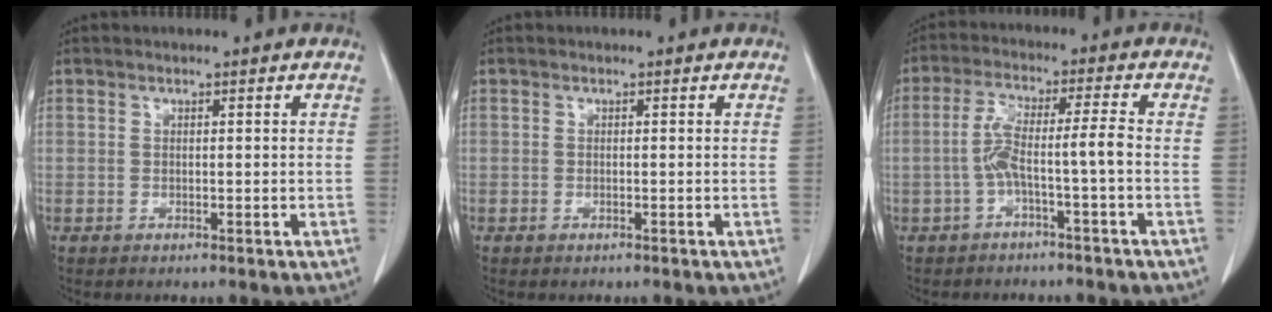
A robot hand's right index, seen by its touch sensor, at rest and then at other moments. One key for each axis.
{"total": 0.0}
{"total": 5.9, "fx": -1.8, "fy": -0.3, "fz": 5.6, "tx": -0.114, "ty": 0.022, "tz": -0.029}